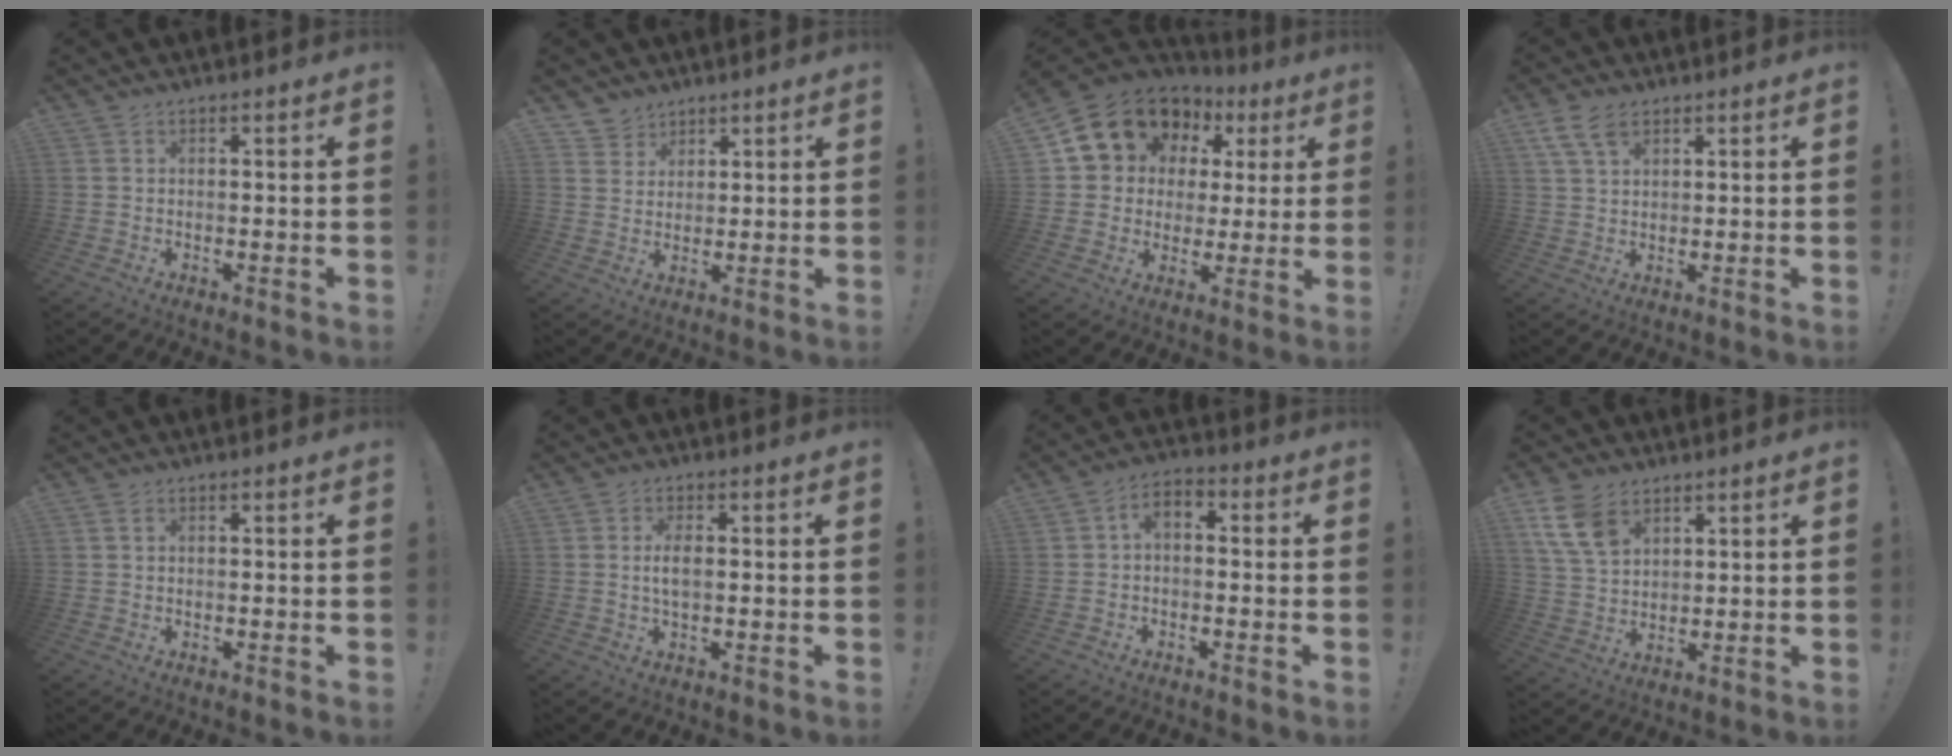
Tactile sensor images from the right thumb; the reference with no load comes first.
{"total": 4.4, "force": [3.4, 2.8, -0.1], "torque": [0.000, -0.025, 0.066]}
{"total": 13.5, "force": [7.1, 10.6, 4.2], "torque": [-0.069, -0.043, 0.151]}
{"total": 6.8, "force": [4.1, 3.6, 4.1], "torque": [-0.079, -0.006, 0.081]}
{"total": 1.1, "force": [0.5, 0.5, 0.8], "torque": [-0.022, 0.004, 0.011]}
{"total": 3.8, "force": [0.1, 1.4, 3.6], "torque": [-0.068, 0.001, -0.002]}
{"total": 3.8, "force": [-0.9, 2.3, 2.9], "torque": [-0.062, 0.006, -0.017]}
{"total": 10.3, "force": [5.8, 6.2, 5.8], "torque": [-0.120, -0.018, 0.117]}